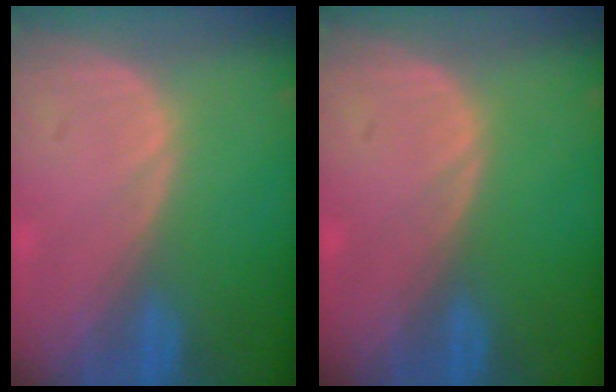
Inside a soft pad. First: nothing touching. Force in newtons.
{"total": 0.0}